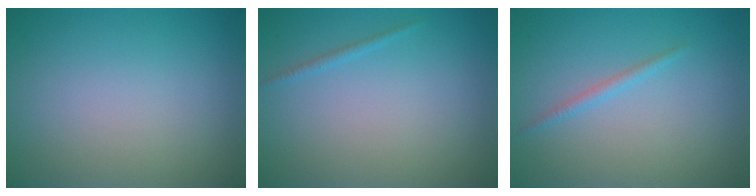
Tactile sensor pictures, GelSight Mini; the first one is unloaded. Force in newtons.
{"total": 0.7, "press": 0.6, "slide": 0.1}
{"total": 1.0, "press": 1.0, "slide": 0.0}